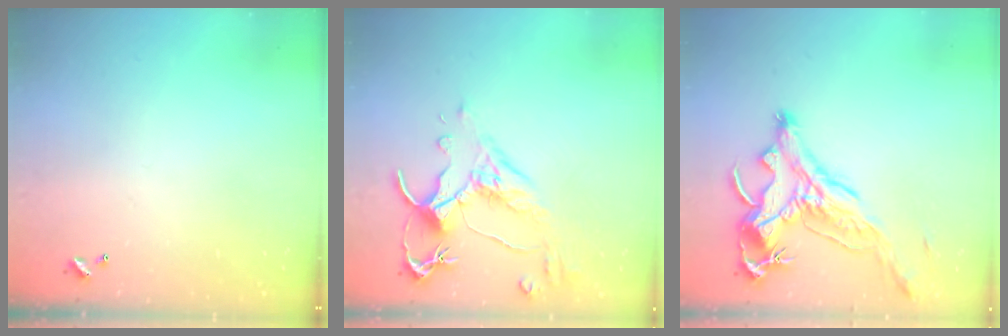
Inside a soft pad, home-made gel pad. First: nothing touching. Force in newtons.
{"total": 2.6, "press": 2.2, "slide": 1.3}
{"total": 2.9, "press": 2.5, "slide": 1.3}